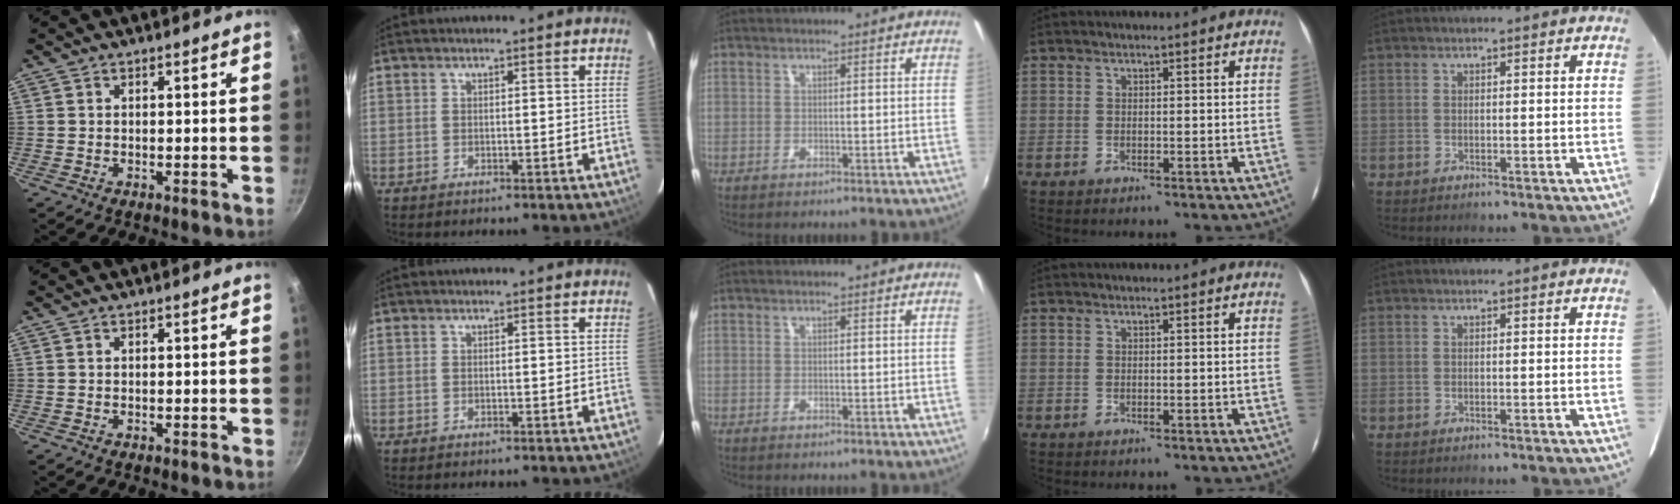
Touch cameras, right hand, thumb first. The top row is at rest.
{}